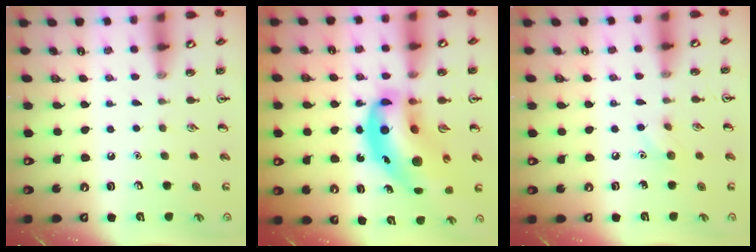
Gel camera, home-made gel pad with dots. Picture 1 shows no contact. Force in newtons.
{"total": 18.7, "press": 18.0, "slide": 5.3}
{"total": 5.4, "press": 5.1, "slide": 1.7}